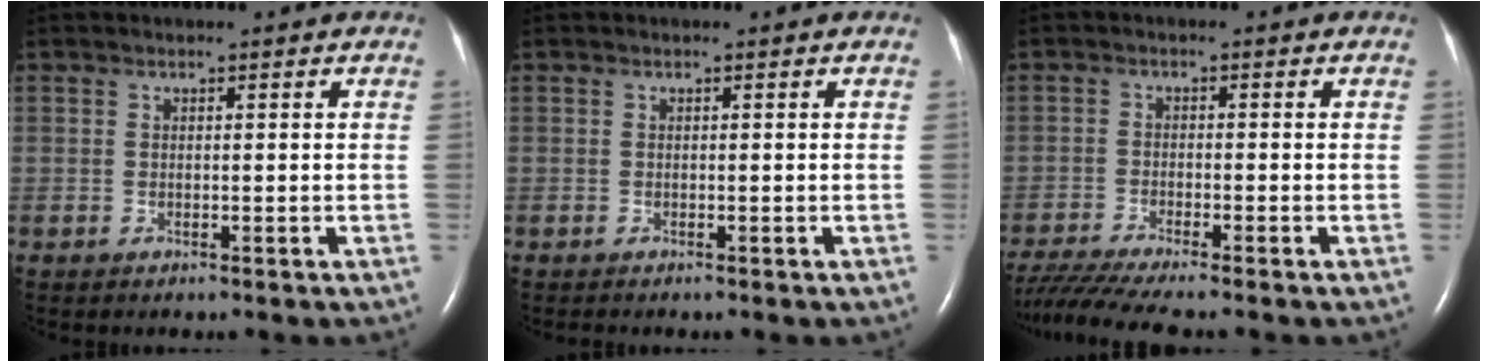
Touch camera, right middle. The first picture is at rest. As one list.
[{"total": 0.0}, {"total": 8.4, "force": [-7.4, -0.9, 4.1], "torque": [-0.069, -0.025, -0.125]}]